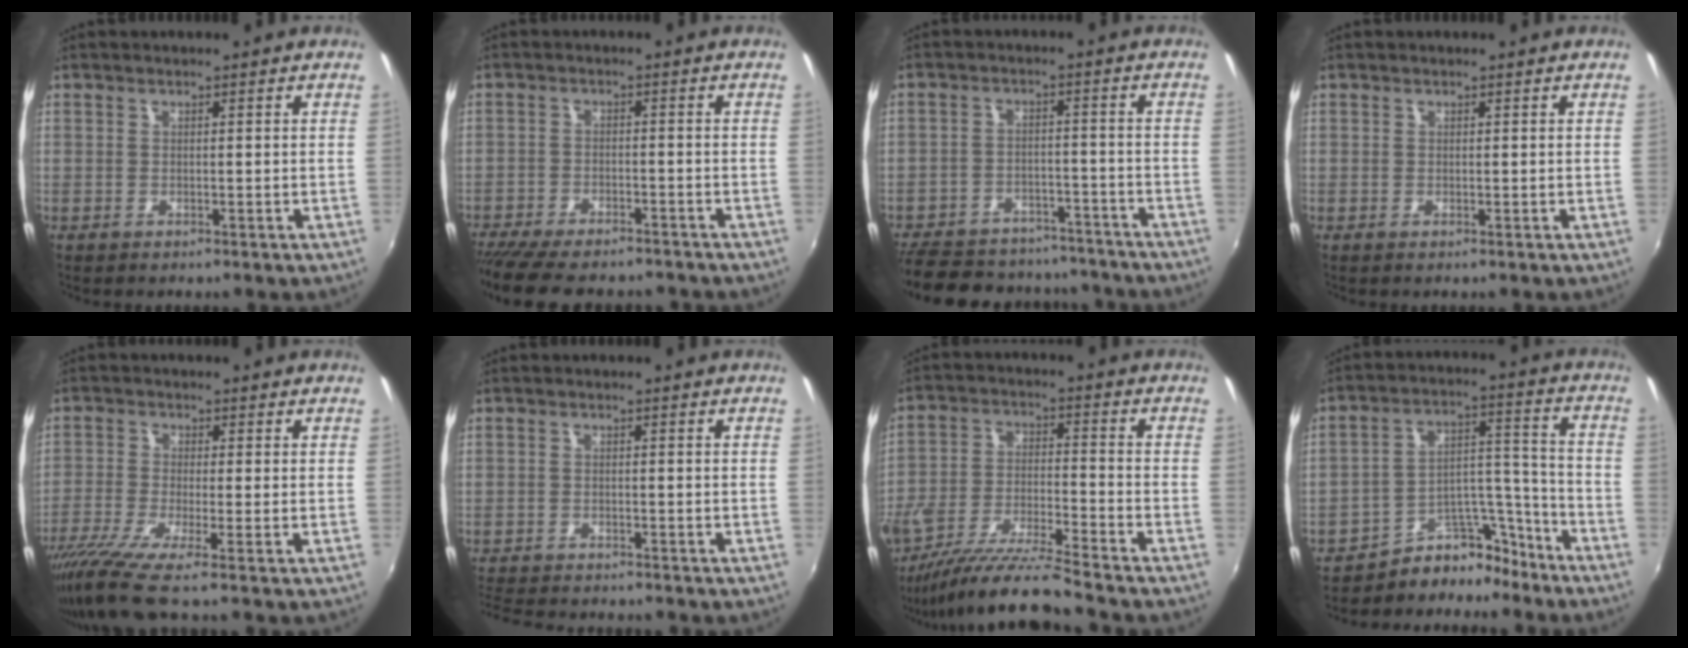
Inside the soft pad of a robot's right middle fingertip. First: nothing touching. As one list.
[{"total": 14.8, "force": [-12.6, 3.9, 6.7], "torque": [-0.146, -0.033, -0.190]}, {"total": 21.7, "force": [-17.9, 9.4, 7.9], "torque": [-0.185, 0.031, -0.230]}, {"total": 0.0}, {"total": 7.9, "force": [-6.4, -1.1, 4.5], "torque": [-0.108, -0.032, -0.121]}, {"total": 8.4, "force": [-7.8, 1.6, 2.7], "torque": [-0.078, -0.013, -0.128]}, {"total": 13.0, "force": [-11.2, -0.2, 6.5], "torque": [-0.132, -0.022, -0.207]}, {"total": 10.4, "force": [-9.1, 4.7, 1.9], "torque": [-0.016, 0.069, -0.142]}]